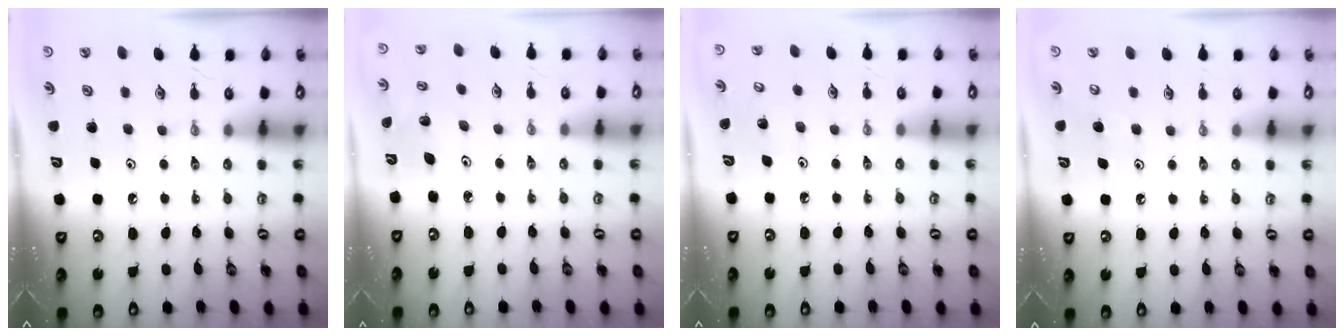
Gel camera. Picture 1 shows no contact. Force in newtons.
{"total": 2.8, "press": 2.4, "slide": 1.5}
{"total": 2.8, "press": 2.8, "slide": 0.2}
{"total": 4.5, "press": 4.5, "slide": 0.4}